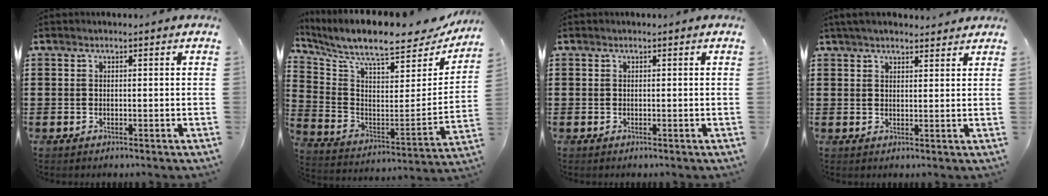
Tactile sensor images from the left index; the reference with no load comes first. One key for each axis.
{"total": 8.7, "fx": 7.7, "fy": 0.9, "fz": 3.9, "tx": -0.105, "ty": -0.067, "tz": 0.128}
{"total": 0.0}
{"total": 3.1, "fx": 2.8, "fy": 0.5, "fz": 1.2, "tx": -0.030, "ty": 0.002, "tz": 0.052}